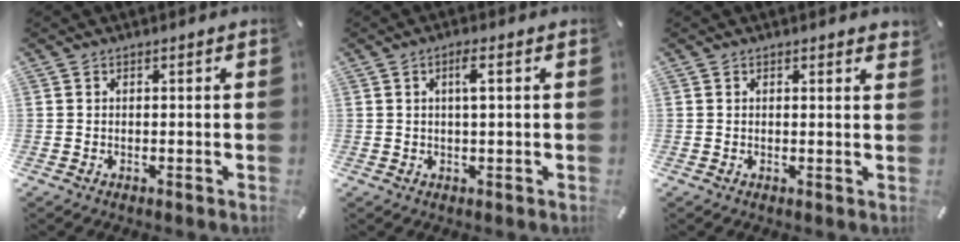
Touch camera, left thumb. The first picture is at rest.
{"total": 3.7, "force": [1.0, 0.8, 3.4], "torque": [-0.060, 0.002, 0.012]}
{"total": 0.8, "force": [0.6, 0.2, 0.3], "torque": [0.001, -0.003, 0.010]}